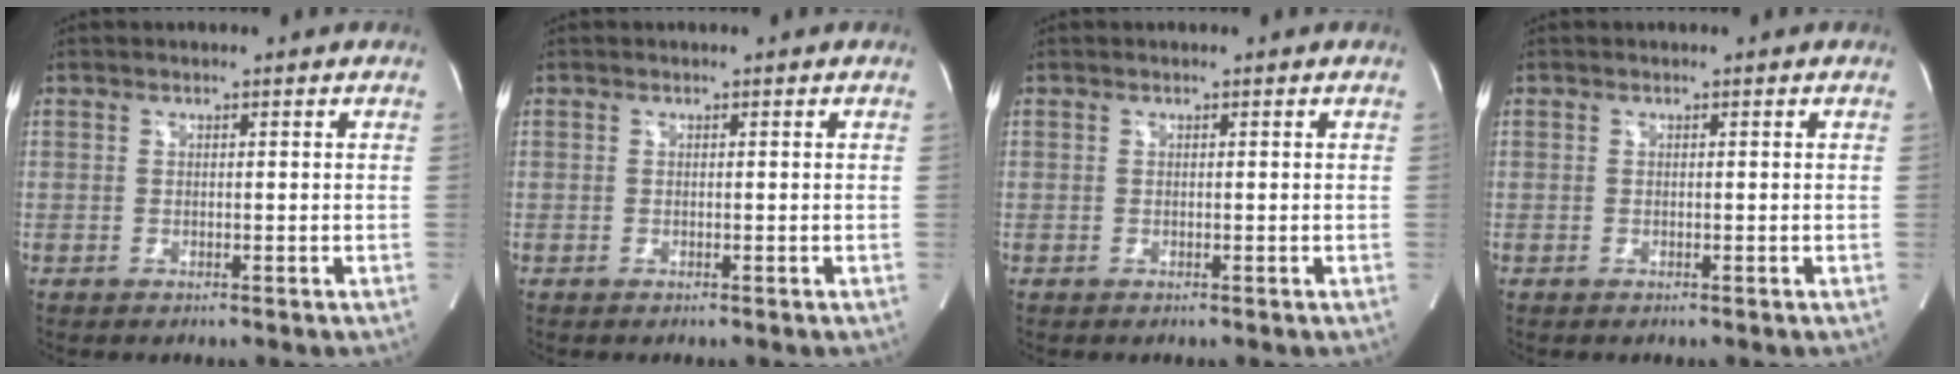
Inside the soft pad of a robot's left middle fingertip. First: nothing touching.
{"total": 0.0}
{"total": 0.0}
{"total": 0.0}